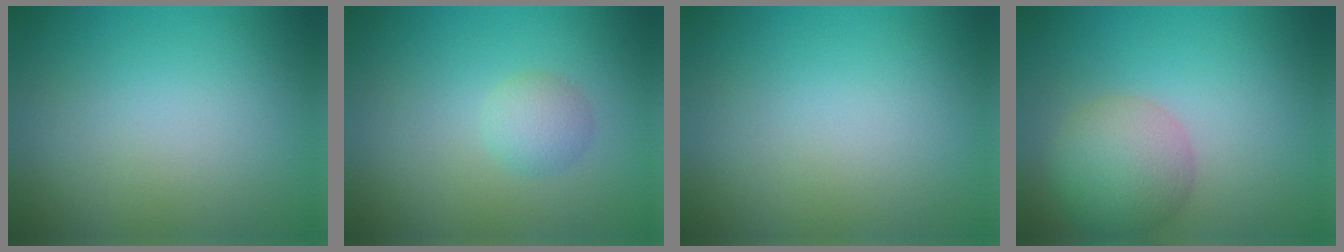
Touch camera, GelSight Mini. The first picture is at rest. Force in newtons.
{"total": 1.8, "press": 1.8, "slide": 0.1}
{"total": 0.0}
{"total": 5.2, "press": 5.2, "slide": 0.3}